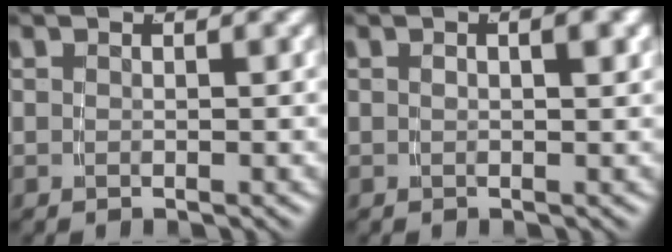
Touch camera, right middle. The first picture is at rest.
{"total": 1.1, "force": [0.1, -0.3, 1.0], "torque": [-0.015, 0.001, 0.008]}